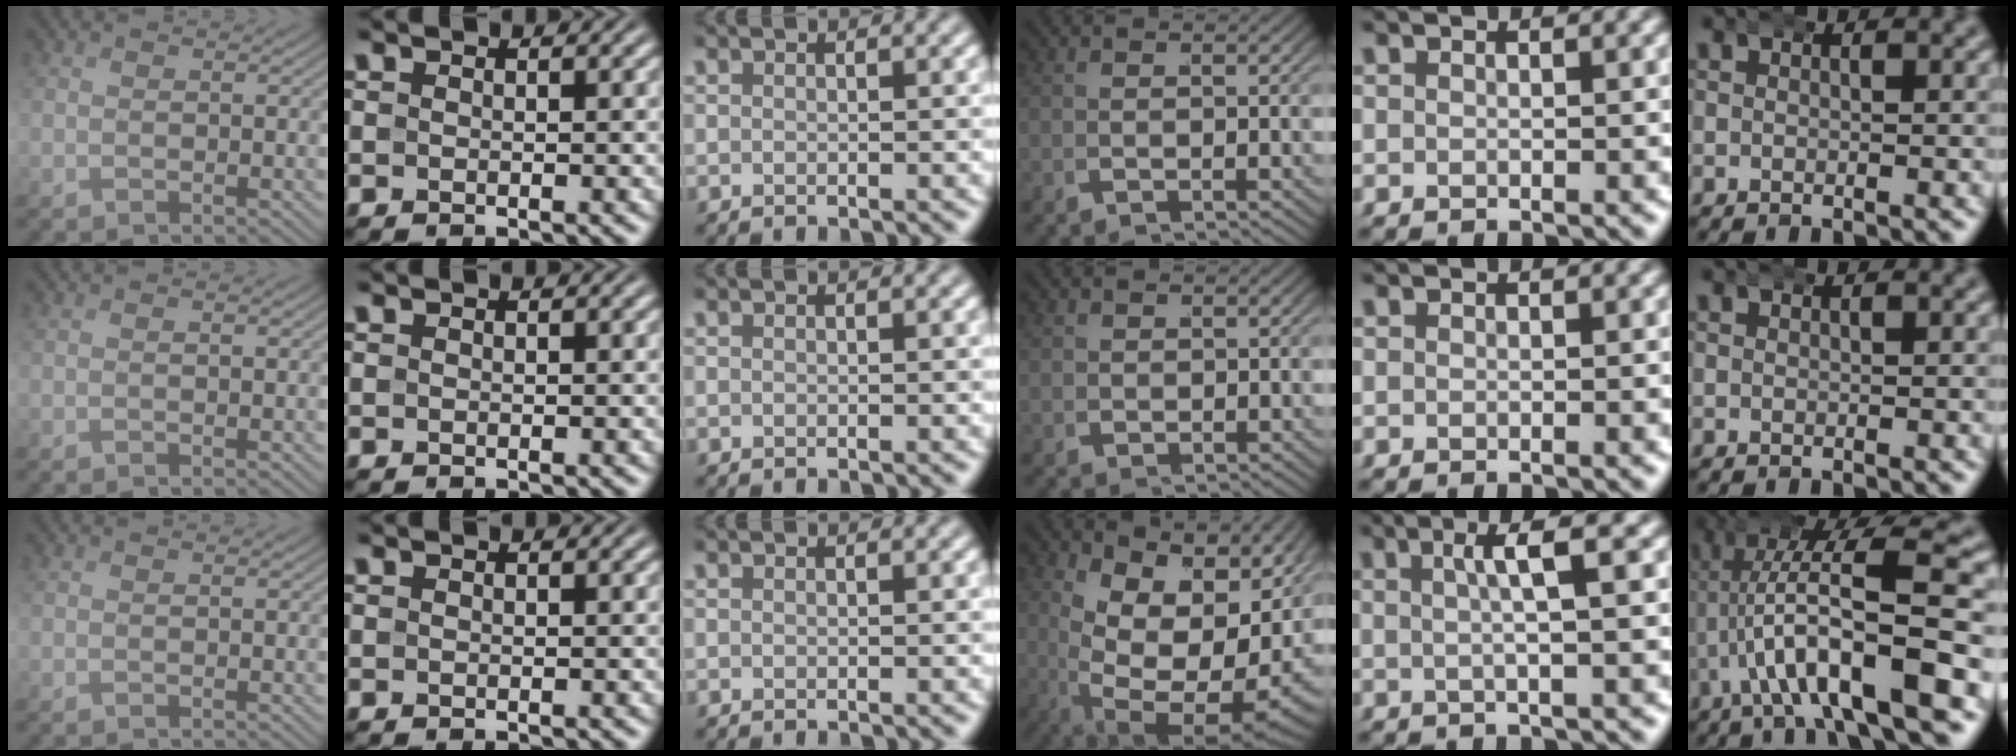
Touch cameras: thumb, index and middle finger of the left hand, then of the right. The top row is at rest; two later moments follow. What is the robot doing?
{"motion": "wrap", "object": "bandana"}